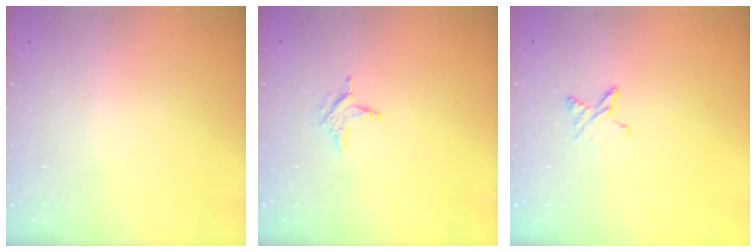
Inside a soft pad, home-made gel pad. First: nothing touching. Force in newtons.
{"total": 4.4, "press": 4.4, "slide": 0.3}
{"total": 5.7, "press": 5.7, "slide": 0.4}